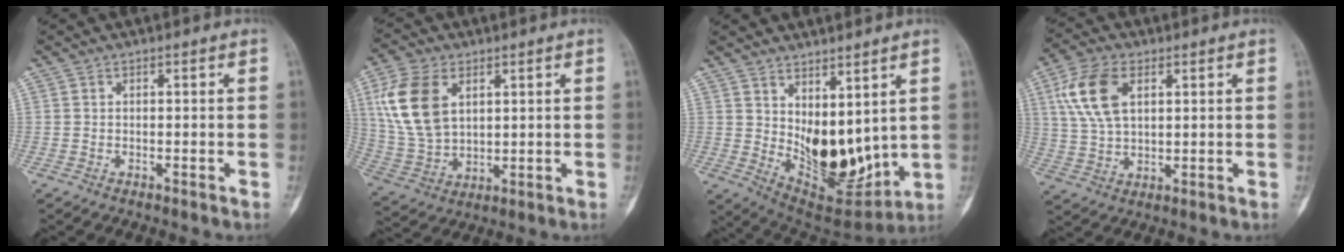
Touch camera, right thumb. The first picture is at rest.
{"total": 13.5, "force": [4.4, 8.7, 9.4], "torque": [-0.182, -0.008, 0.095]}
{"total": 14.7, "force": [3.4, 7.6, 12.0], "torque": [-0.148, -0.054, 0.090]}
{"total": 10.7, "force": [3.6, 6.1, 8.0], "torque": [-0.159, 0.003, 0.071]}